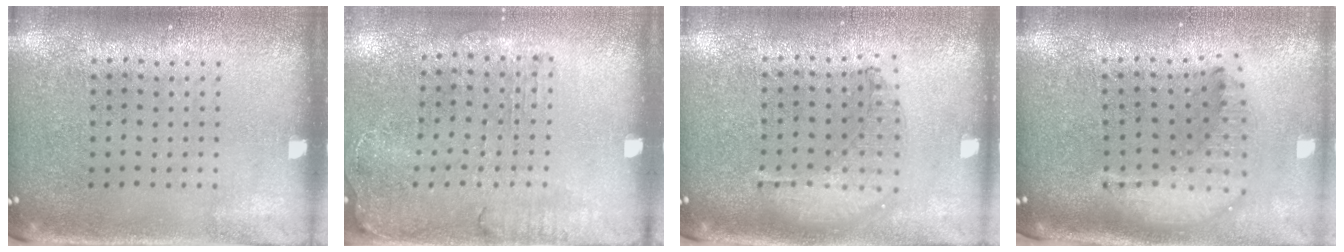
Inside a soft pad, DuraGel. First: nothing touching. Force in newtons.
{"total": 1.6, "press": 1.4, "slide": 0.8}
{"total": 0.9, "press": 0.9, "slide": 0.2}
{"total": 1.8, "press": 1.4, "slide": 1.0}